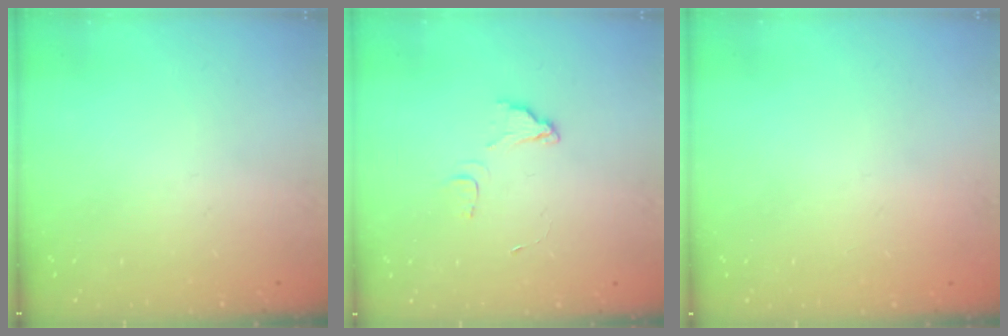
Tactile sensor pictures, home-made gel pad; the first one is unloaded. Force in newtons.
{"total": 3.9, "press": 3.8, "slide": 0.3}
{"total": 2.1, "press": 2.1, "slide": 0.1}